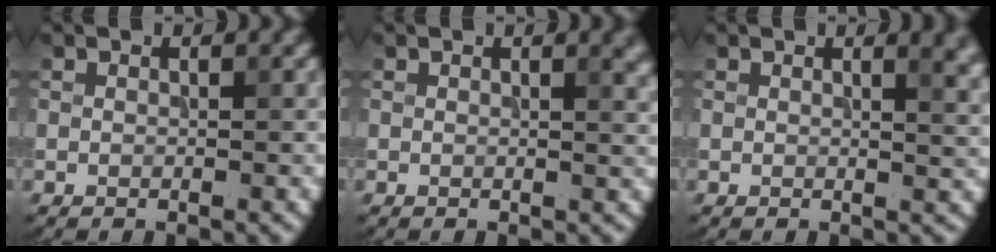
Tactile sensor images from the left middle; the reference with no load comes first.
{"total": 1.8, "force": [1.0, 0.4, 1.4], "torque": [-0.016, -0.002, 0.017]}
{"total": 3.0, "force": [1.6, 1.0, 2.4], "torque": [-0.021, 0.001, 0.021]}